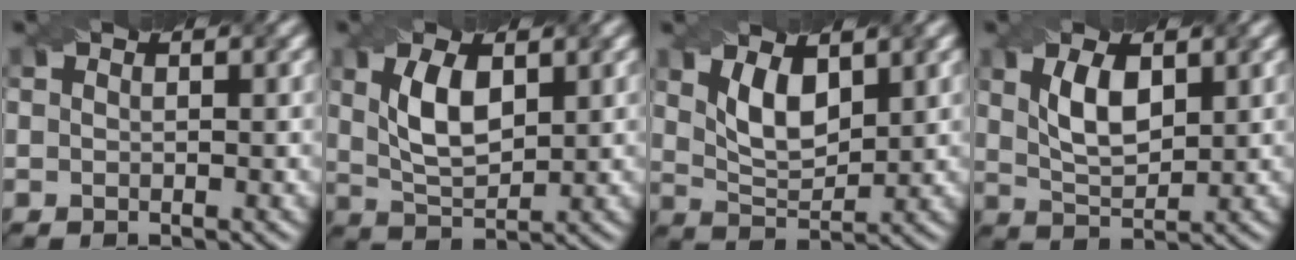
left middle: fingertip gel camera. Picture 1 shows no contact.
{"total": 4.6, "force": [0.9, 2.2, 3.9], "torque": [-0.087, 0.005, 0.024]}
{"total": 3.9, "force": [1.5, 1.9, 3.1], "torque": [-0.068, -0.002, 0.033]}
{"total": 3.9, "force": [1.1, 1.8, 3.3], "torque": [-0.075, 0.004, 0.026]}